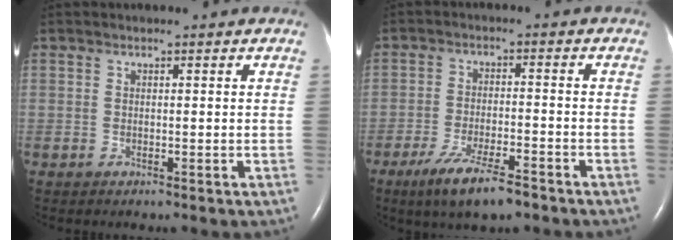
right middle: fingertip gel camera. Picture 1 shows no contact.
{"total": 8.6, "force": [-6.0, 1.5, 6.0], "torque": [-0.114, -0.015, -0.100]}